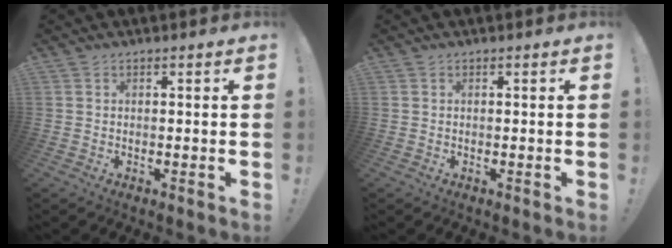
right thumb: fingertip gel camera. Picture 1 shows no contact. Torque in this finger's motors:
{"motor_torque": [-0.02, 0.01, 0.00, 0.00, 0.00]}